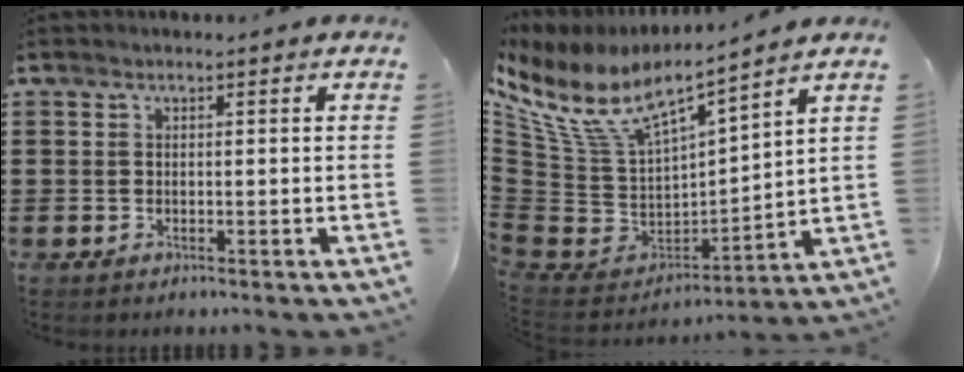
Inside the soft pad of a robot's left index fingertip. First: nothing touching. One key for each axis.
{"total": 8.9, "fx": 6.2, "fy": 2.9, "fz": 5.8, "tx": -0.151, "ty": -0.051, "tz": 0.104}